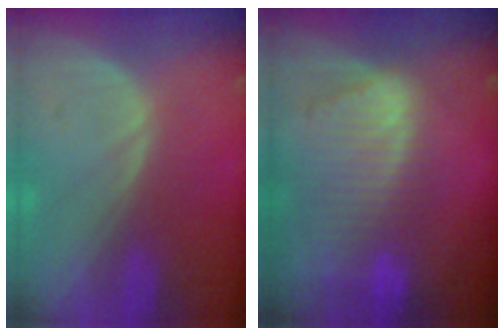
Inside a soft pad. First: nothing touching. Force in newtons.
{"total": 9.5, "press": 8.2, "slide": 4.8}